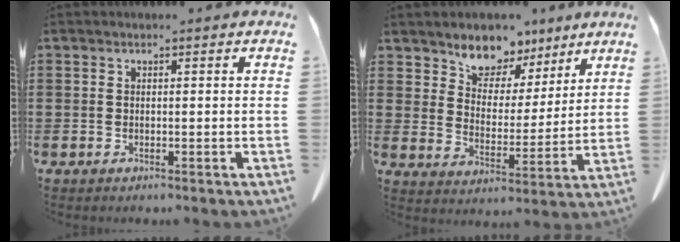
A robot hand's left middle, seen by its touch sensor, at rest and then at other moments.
{"total": 6.7, "force": [5.7, 3.6, 0.0], "torque": [-0.045, -0.035, 0.106]}